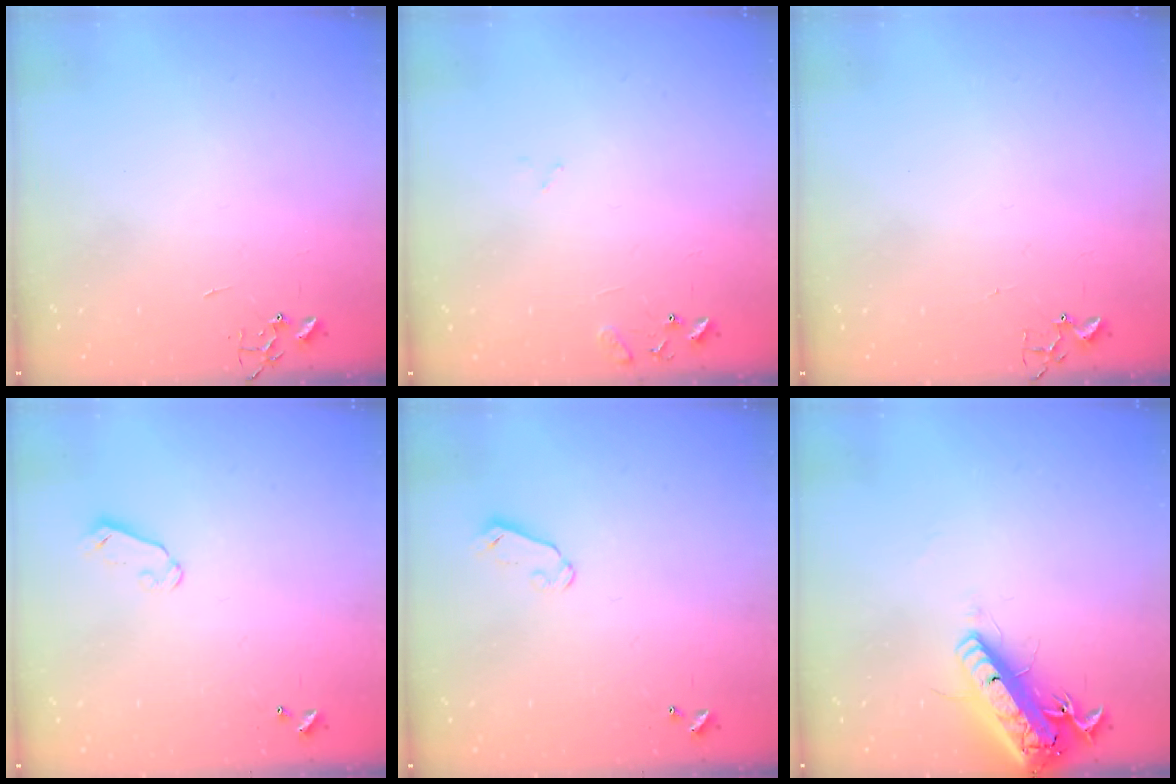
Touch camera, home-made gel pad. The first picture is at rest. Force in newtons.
{"total": 9.5, "press": 9.5, "slide": 0.9}
{"total": 1.9, "press": 1.9, "slide": 0.2}
{"total": 4.1, "press": 4.0, "slide": 0.4}
{"total": 4.1, "press": 4.0, "slide": 0.4}
{"total": 17.6, "press": 17.3, "slide": 3.4}